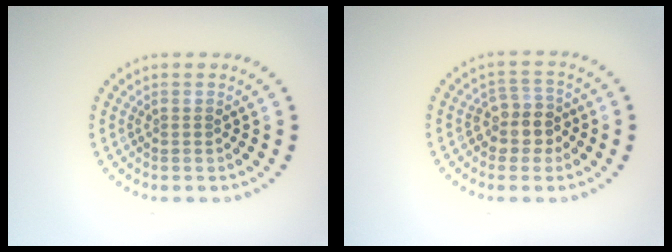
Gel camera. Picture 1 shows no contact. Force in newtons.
{"total": 2.8, "press": 2.5, "slide": 1.3}